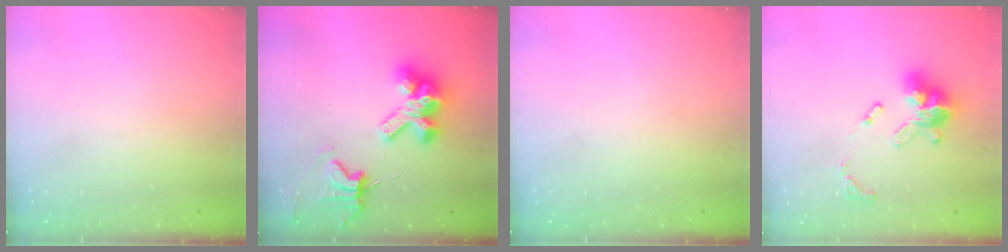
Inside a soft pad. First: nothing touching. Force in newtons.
{"total": 11.7, "press": 11.6, "slide": 1.3}
{"total": 0.0}
{"total": 15.2, "press": 15.1, "slide": 1.7}